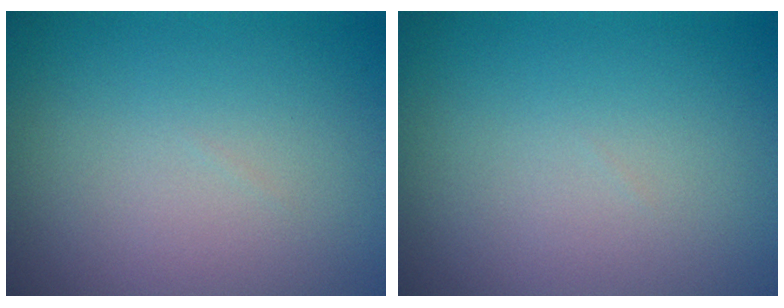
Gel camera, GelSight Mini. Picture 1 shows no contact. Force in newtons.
{"total": 0.0}